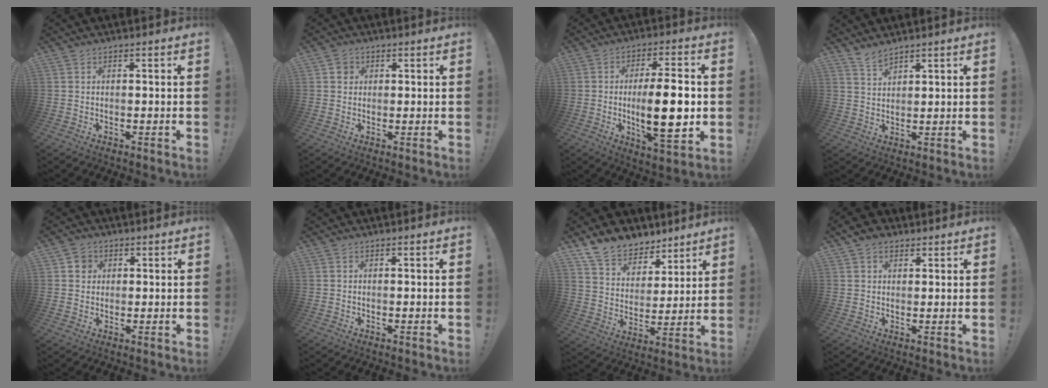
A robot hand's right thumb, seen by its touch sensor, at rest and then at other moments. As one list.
[{"total": 2.6, "force": [0.7, 2.4, 0.7], "torque": [-0.004, 0.003, 0.011]}, {"total": 17.9, "force": [-1.0, 4.9, 17.2], "torque": [-0.276, -0.012, -0.021]}, {"total": 3.8, "force": [3.5, 1.0, 1.3], "torque": [-0.018, -0.024, 0.062]}, {"total": 3.8, "force": [1.0, 3.5, 1.1], "torque": [-0.009, 0.005, 0.016]}, {"total": 0.0}, {"total": 12.1, "force": [9.9, 6.5, 2.5], "torque": [-0.054, -0.077, 0.190]}, {"total": 4.1, "force": [2.5, 3.0, 1.5], "torque": [-0.015, -0.011, 0.045]}]